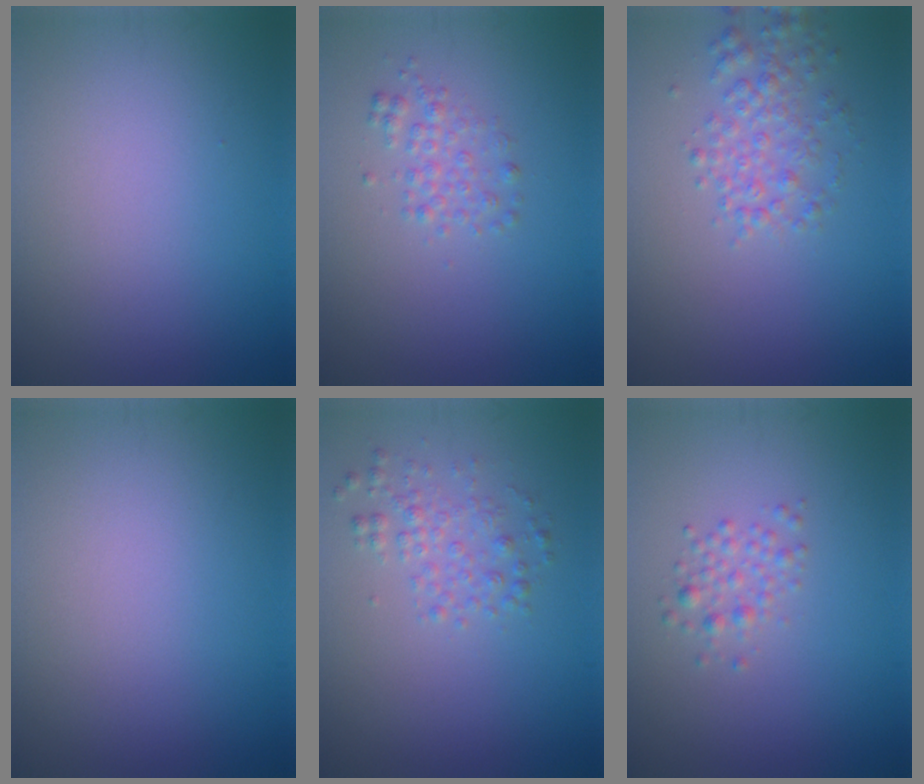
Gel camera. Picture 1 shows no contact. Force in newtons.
{"total": 1.8, "press": 1.8, "slide": 0.0}
{"total": 2.7, "press": 2.7, "slide": 0.1}
{"total": 0.0}
{"total": 2.2, "press": 2.2, "slide": 0.1}
{"total": 1.7, "press": 1.7, "slide": 0.0}